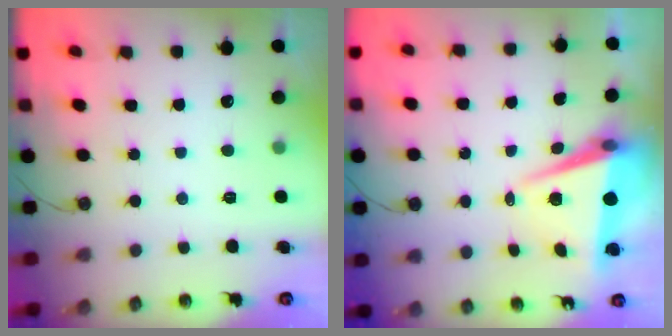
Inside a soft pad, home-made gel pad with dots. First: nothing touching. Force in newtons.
{"total": 7.4, "press": 6.5, "slide": 3.5}